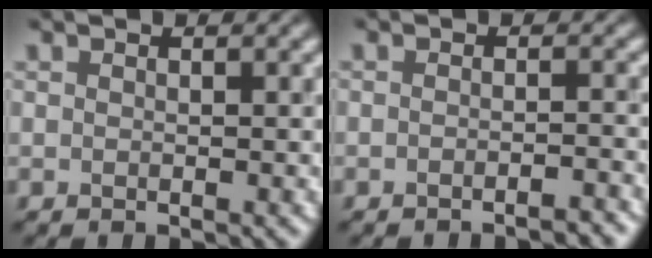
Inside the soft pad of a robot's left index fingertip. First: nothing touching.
{"total": 2.5, "force": [-2.3, 0.2, 0.9], "torque": [-0.005, 0.006, -0.024]}